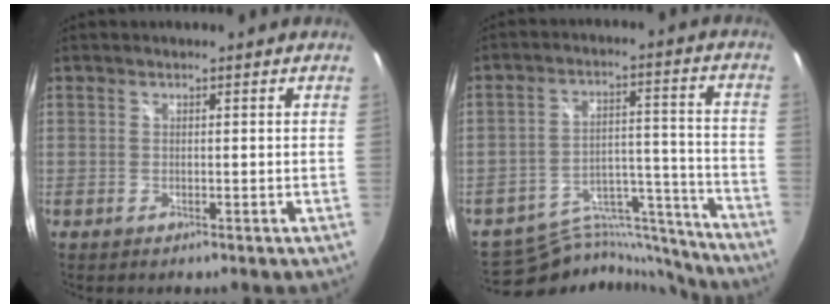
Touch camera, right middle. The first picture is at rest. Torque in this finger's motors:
{"motor_torque": [-1.02, -0.91, -0.40, -0.10]}